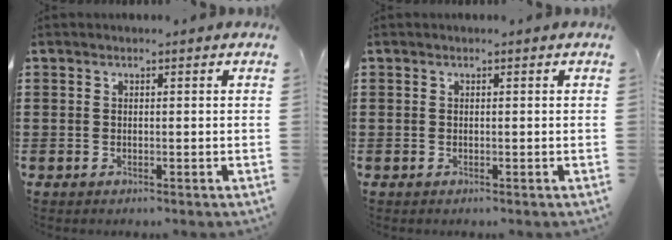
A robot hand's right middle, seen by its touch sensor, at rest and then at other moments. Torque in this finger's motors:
{"motor_torque": [-0.53, -0.53, 0.00, 0.00]}